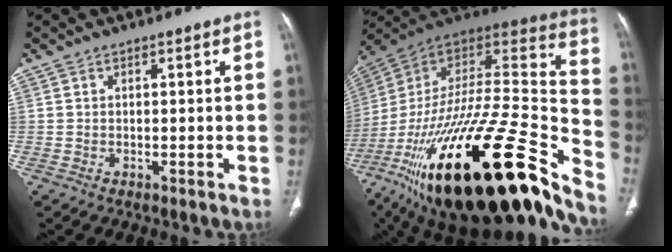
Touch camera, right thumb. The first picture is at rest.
{"total": 44.8, "force": [-26.9, 13.1, 33.3], "torque": [-0.513, 0.014, -0.426]}